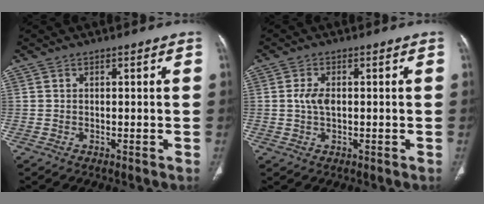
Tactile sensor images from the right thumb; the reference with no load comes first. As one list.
[{"total": 3.1, "force": [0.1, 1.8, 2.5], "torque": [-0.050, 0.000, 0.002]}]